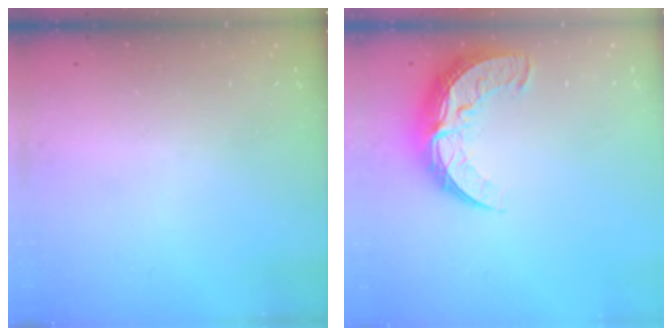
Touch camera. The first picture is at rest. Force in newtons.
{"total": 11.4, "press": 11.3, "slide": 0.8}